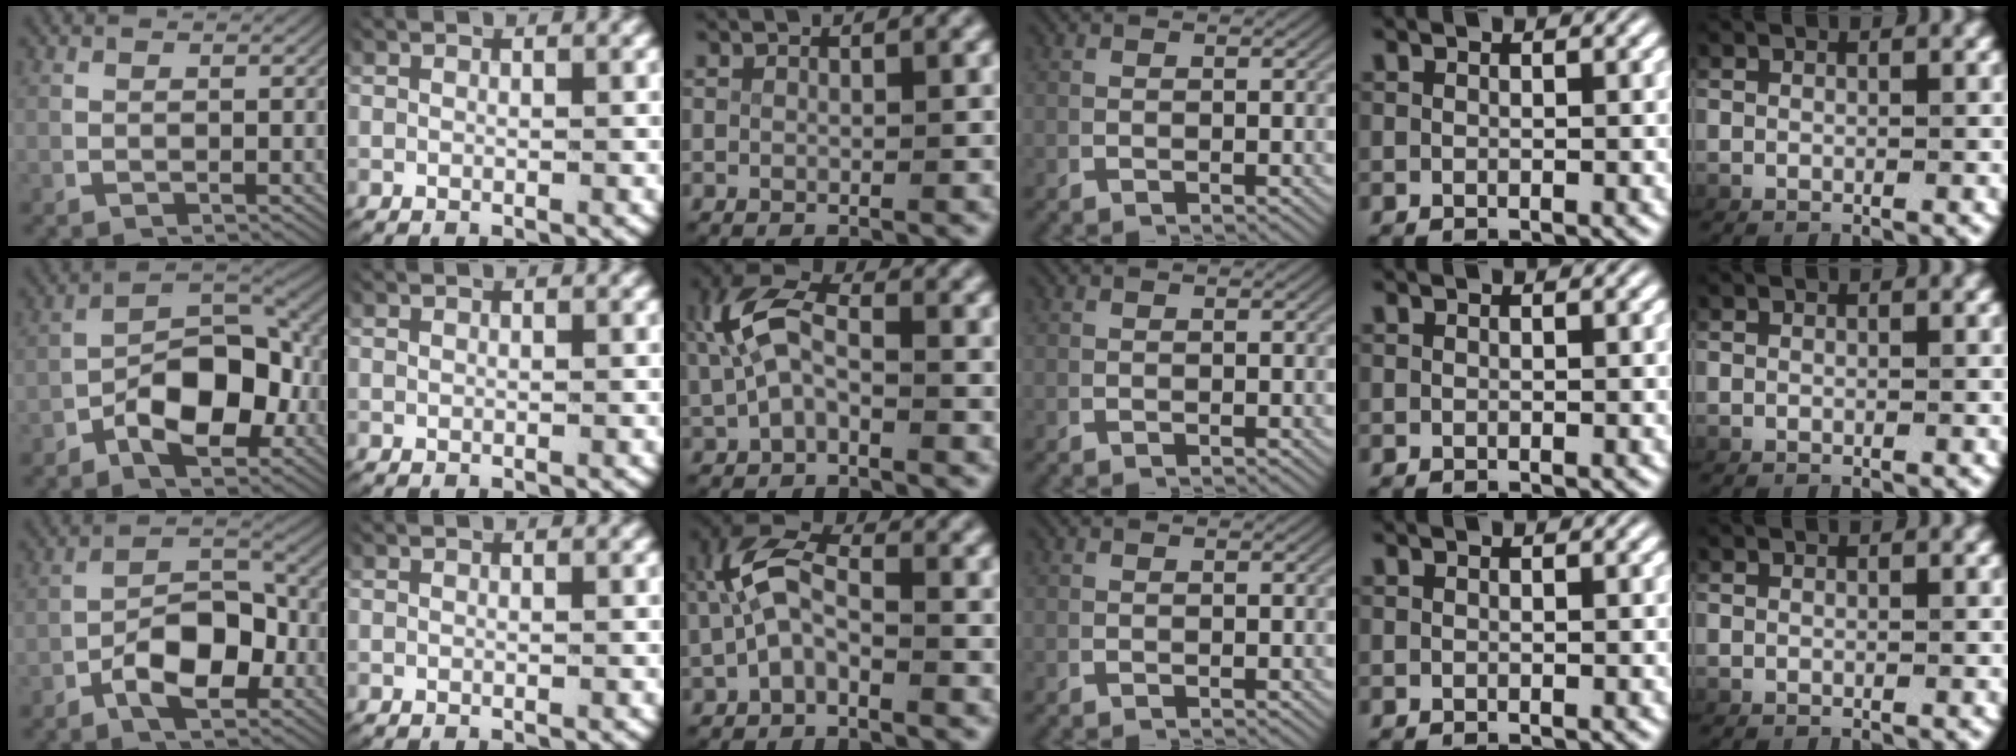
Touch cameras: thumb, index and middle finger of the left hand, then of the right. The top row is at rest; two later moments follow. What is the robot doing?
{"motion": "lift_and_place", "object": "fork"}